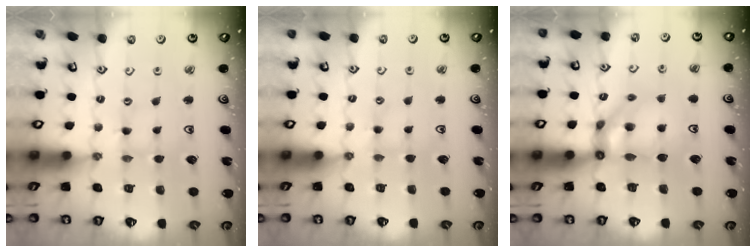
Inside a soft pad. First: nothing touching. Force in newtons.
{"total": 1.7, "press": 1.6, "slide": 0.3}
{"total": 10.8, "press": 10.8, "slide": 1.4}